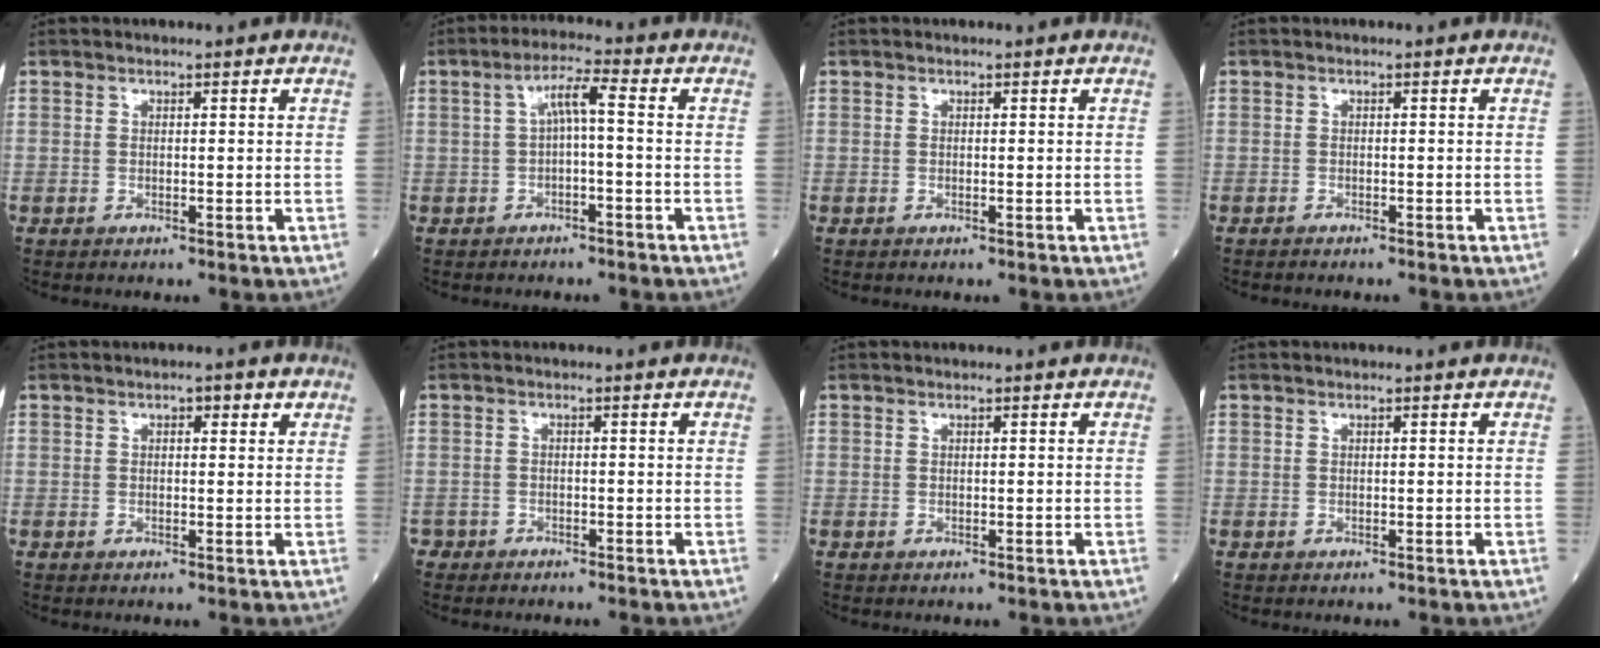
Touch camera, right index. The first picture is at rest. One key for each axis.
{"total": 4.3, "fx": 0.0, "fy": 0.5, "fz": 4.2, "tx": -0.075, "ty": 0.021, "tz": 0.001}
{"total": 0.0}
{"total": 0.9, "fx": -0.9, "fy": 0.0, "fz": 0.2, "tx": -0.006, "ty": -0.001, "tz": -0.014}
{"total": 1.9, "fx": 1.1, "fy": 0.8, "fz": 1.4, "tx": -0.018, "ty": 0.006, "tz": 0.013}
{"total": 2.6, "fx": -2.2, "fy": 0.9, "fz": -1.1, "tx": 0.018, "ty": 0.003, "tz": -0.044}
{"total": 0.0}
{"total": 0.0}